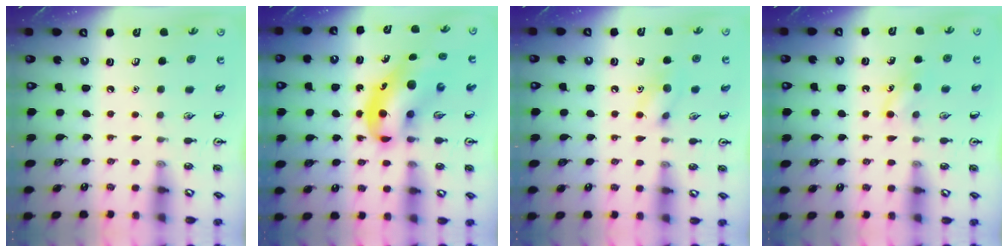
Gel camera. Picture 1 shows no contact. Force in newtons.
{"total": 10.0, "press": 9.6, "slide": 2.8}
{"total": 8.2, "press": 8.1, "slide": 1.5}
{"total": 4.7, "press": 4.5, "slide": 1.4}